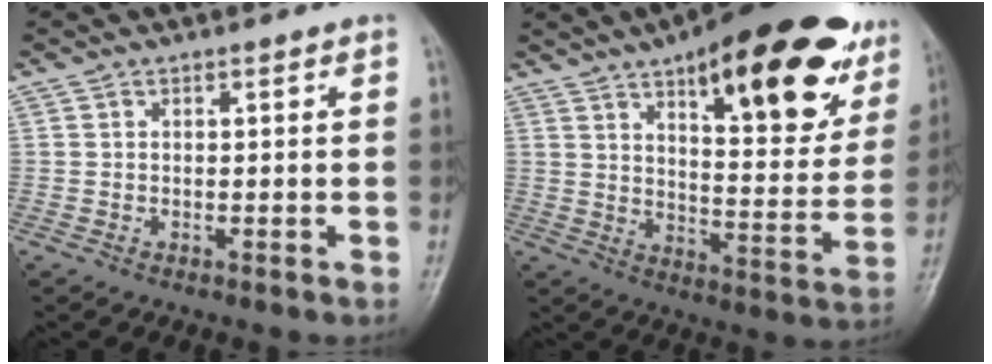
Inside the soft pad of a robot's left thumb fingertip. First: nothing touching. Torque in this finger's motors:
{"motor_torque": [1.29, 1.36, 1.57, -1.20, 0.25]}